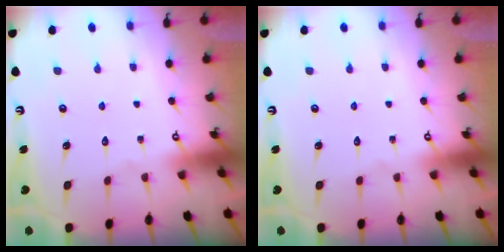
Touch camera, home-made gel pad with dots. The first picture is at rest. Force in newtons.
{"total": 0.0}